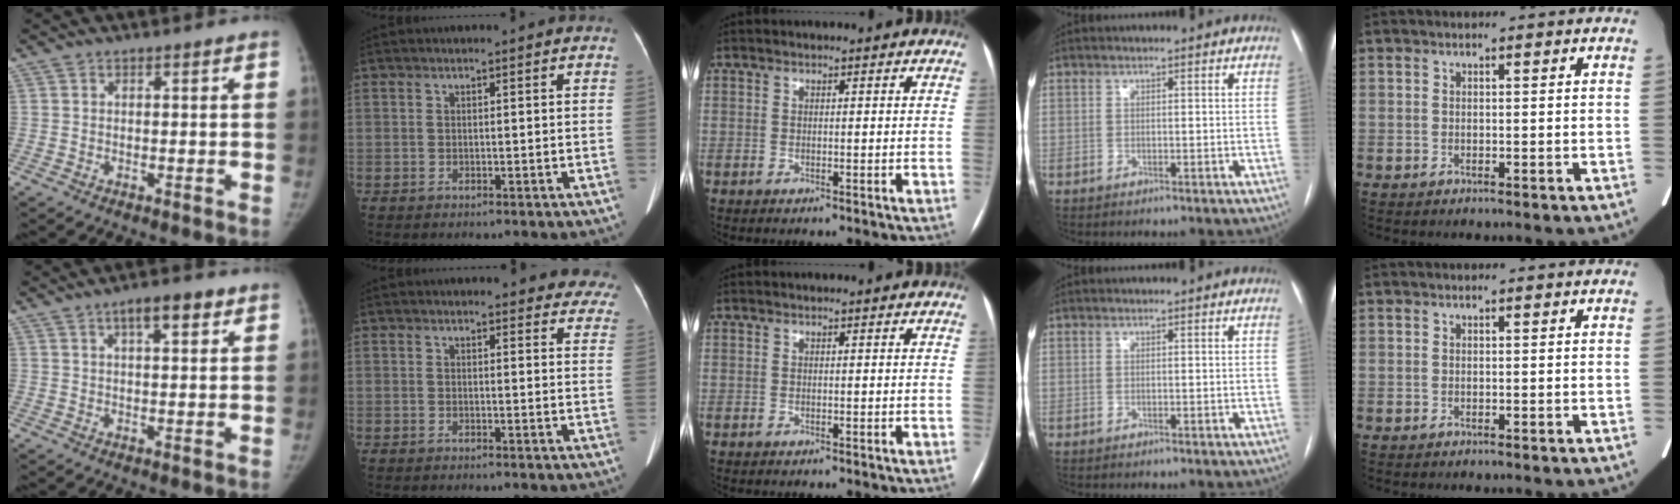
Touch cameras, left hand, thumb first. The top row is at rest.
{"thumb": {"total": 5.8, "force": [3.0, 2.2, 4.5], "torque": [-0.055, -0.005, 0.042]}, "index": {"total": 14.0, "force": [13.1, 3.5, 3.6], "torque": [0.001, -0.033, 0.119]}}